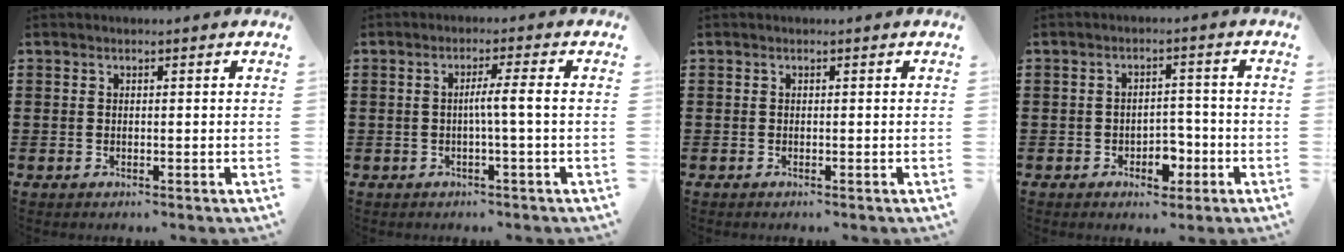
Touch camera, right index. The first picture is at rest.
{"total": 3.5, "force": [-0.4, -0.5, 3.4], "torque": [-0.062, -0.006, -0.012]}
{"total": 0.0}
{"total": 4.1, "force": [-2.2, 2.5, 2.4], "torque": [-0.042, 0.006, -0.041]}